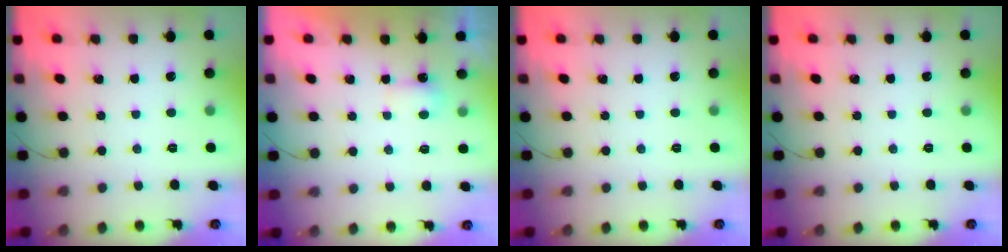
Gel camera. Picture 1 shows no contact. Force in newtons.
{"total": 3.5, "press": 3.3, "slide": 1.2}
{"total": 0.0}
{"total": 0.0}